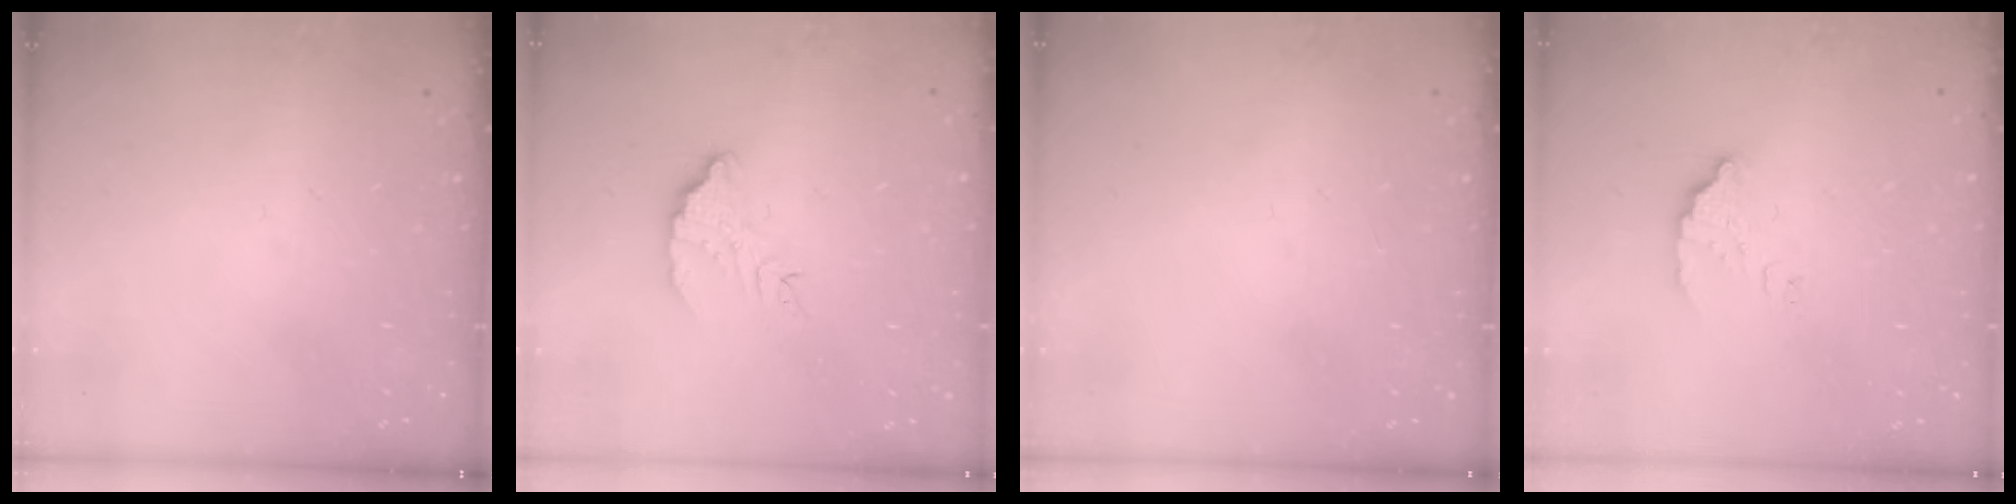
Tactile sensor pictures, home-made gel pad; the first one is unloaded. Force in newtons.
{"total": 5.4, "press": 5.4, "slide": 0.3}
{"total": 2.1, "press": 2.1, "slide": 0.1}
{"total": 3.9, "press": 3.9, "slide": 0.3}